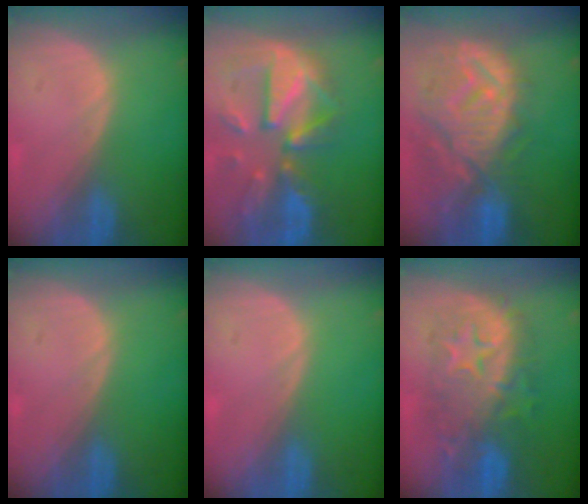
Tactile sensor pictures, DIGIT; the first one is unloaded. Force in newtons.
{"total": 12.0, "press": 10.4, "slide": 6.0}
{"total": 12.6, "press": 11.1, "slide": 5.9}
{"total": 0.0}
{"total": 0.0}
{"total": 9.9, "press": 9.9, "slide": 0.5}